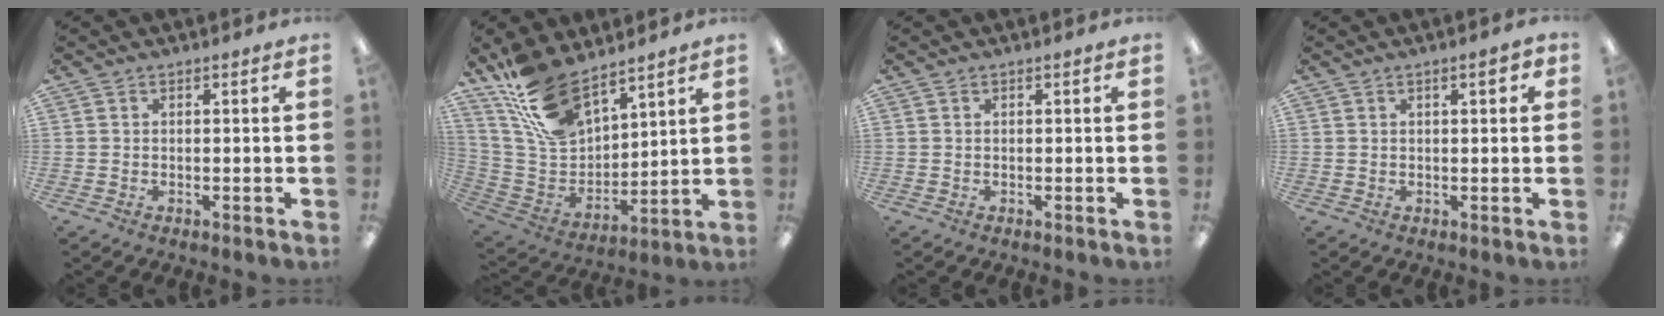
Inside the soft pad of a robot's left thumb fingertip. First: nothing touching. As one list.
[{"total": 17.0, "force": [12.6, 7.8, 8.2], "torque": [-0.178, -0.062, 0.239]}, {"total": 0.0}, {"total": 3.4, "force": [1.6, 1.0, 2.9], "torque": [-0.035, -0.005, 0.020]}]